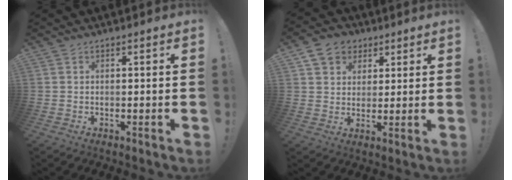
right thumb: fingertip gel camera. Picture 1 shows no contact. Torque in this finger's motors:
{"motor_torque": [-0.08, 0.06, 0.01, -0.15, 0.01]}